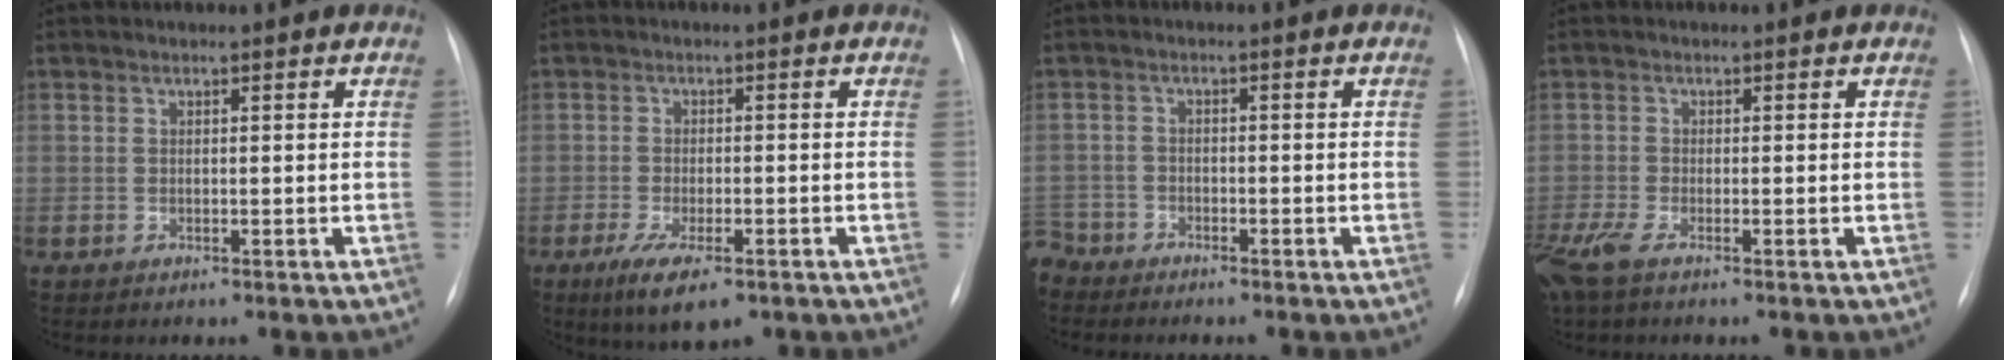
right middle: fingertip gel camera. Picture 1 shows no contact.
{"total": 7.0, "force": [-4.3, 2.1, 5.1], "torque": [-0.091, -0.015, -0.066]}
{"total": 3.9, "force": [-3.5, 1.6, -0.4], "torque": [0.014, -0.003, -0.072]}
{"total": 4.2, "force": [-2.8, 1.0, 3.0], "torque": [-0.075, -0.014, -0.058]}